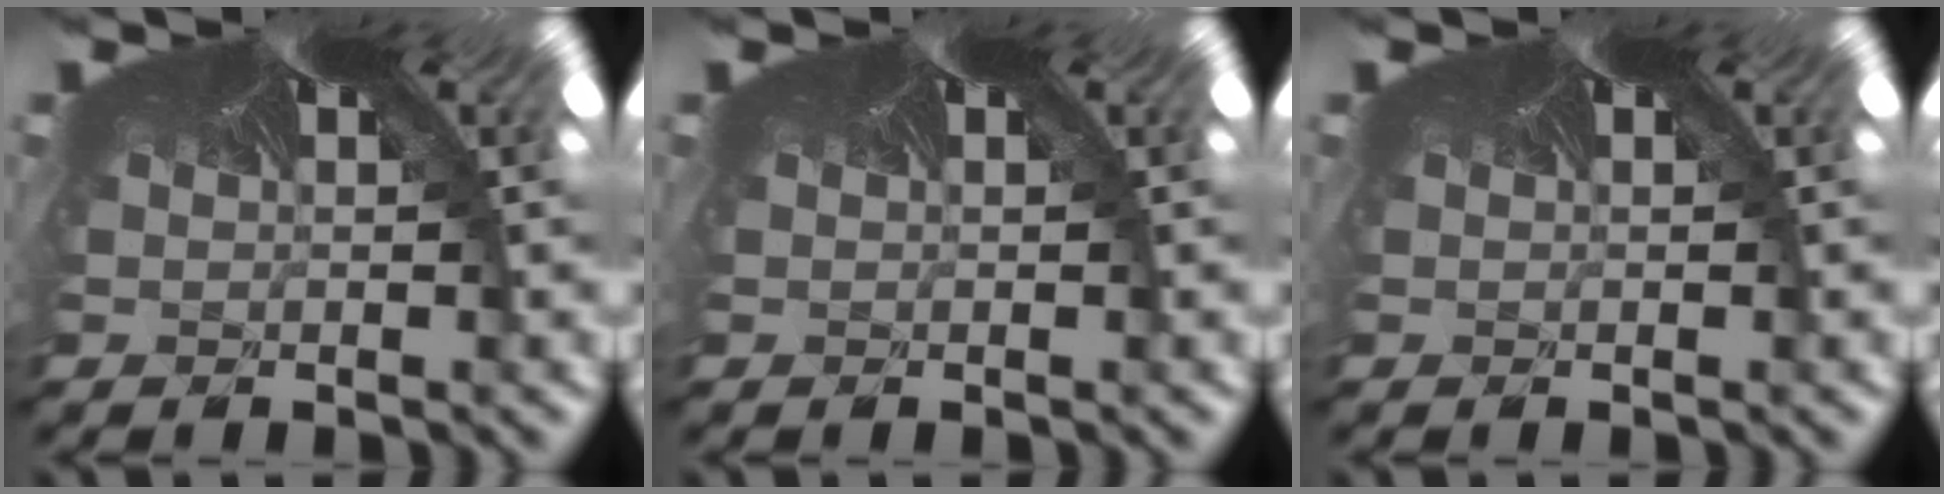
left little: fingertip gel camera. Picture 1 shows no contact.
{"total": 0.0}
{"total": 0.0}